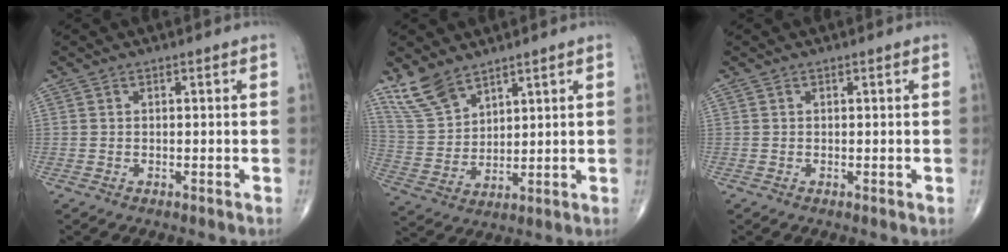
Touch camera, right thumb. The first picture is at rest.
{"total": 8.9, "force": [6.9, 4.2, 3.9], "torque": [-0.074, -0.026, 0.154]}
{"total": 0.0}